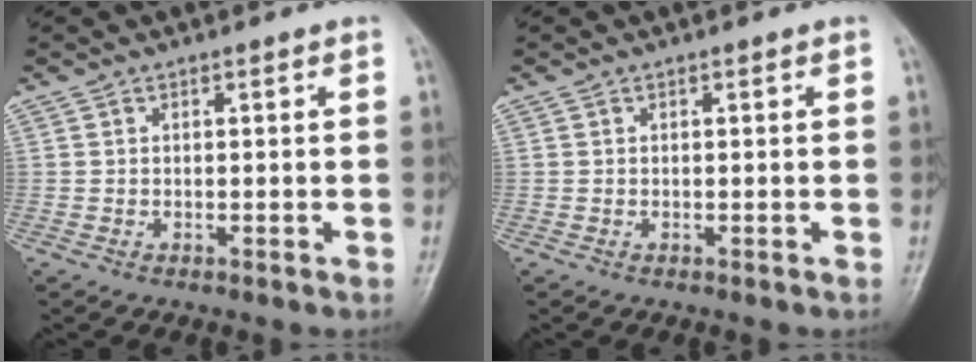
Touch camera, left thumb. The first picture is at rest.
{"total": 0.0}